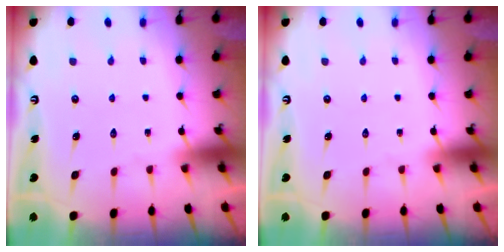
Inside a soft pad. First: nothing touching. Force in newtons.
{"total": 0.0}